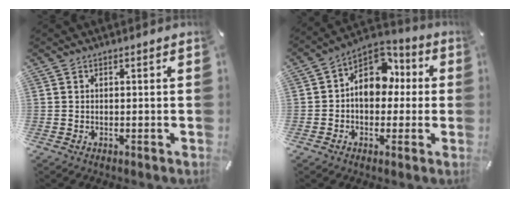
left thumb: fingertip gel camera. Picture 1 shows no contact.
{"total": 11.1, "force": [0.6, 9.0, 6.4], "torque": [-0.100, -0.005, 0.008]}